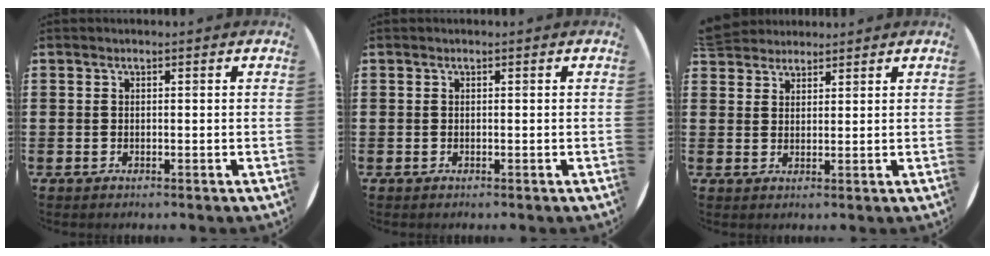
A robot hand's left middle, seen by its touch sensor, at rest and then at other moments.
{"total": 0.0}
{"total": 3.3, "force": [3.1, 1.0, -0.2], "torque": [-0.004, -0.003, 0.061]}